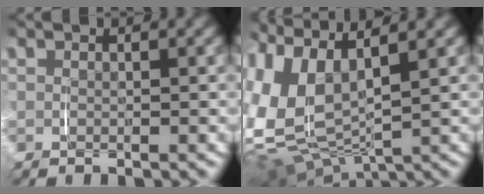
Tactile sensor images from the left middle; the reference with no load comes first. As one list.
[{"total": 12.6, "force": [0.1, 9.7, 8.0], "torque": [-0.218, -0.033, 0.008]}]